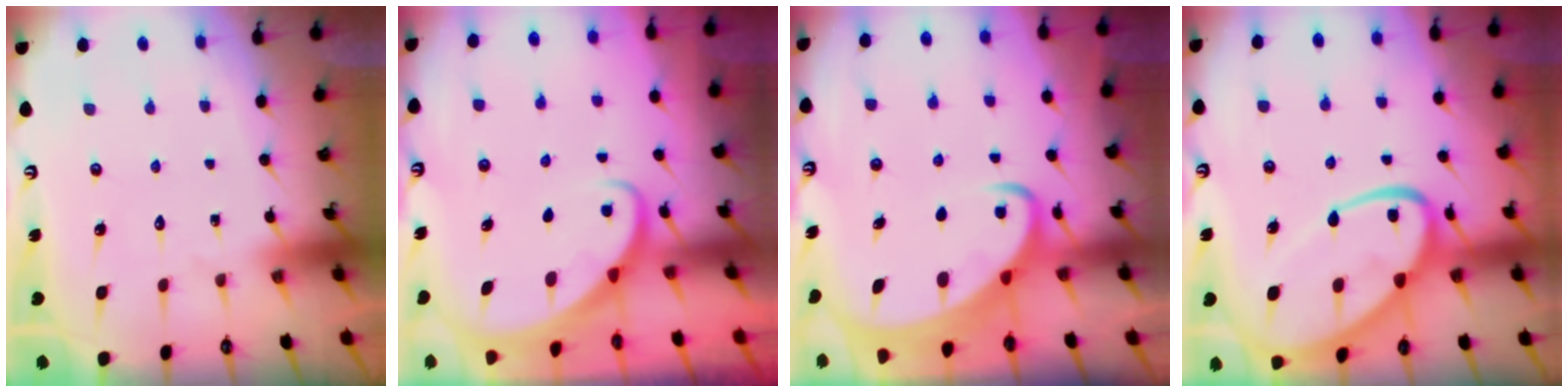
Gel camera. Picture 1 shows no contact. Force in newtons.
{"total": 2.2, "press": 2.2, "slide": 0.2}
{"total": 4.0, "press": 4.0, "slide": 0.4}
{"total": 17.0, "press": 16.9, "slide": 1.5}